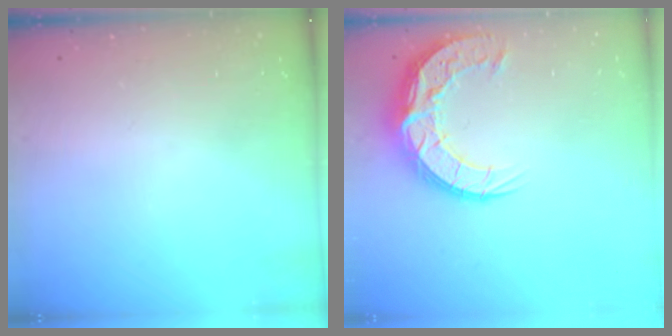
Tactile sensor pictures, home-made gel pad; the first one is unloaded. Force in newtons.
{"total": 15.1, "press": 15.1, "slide": 1.2}